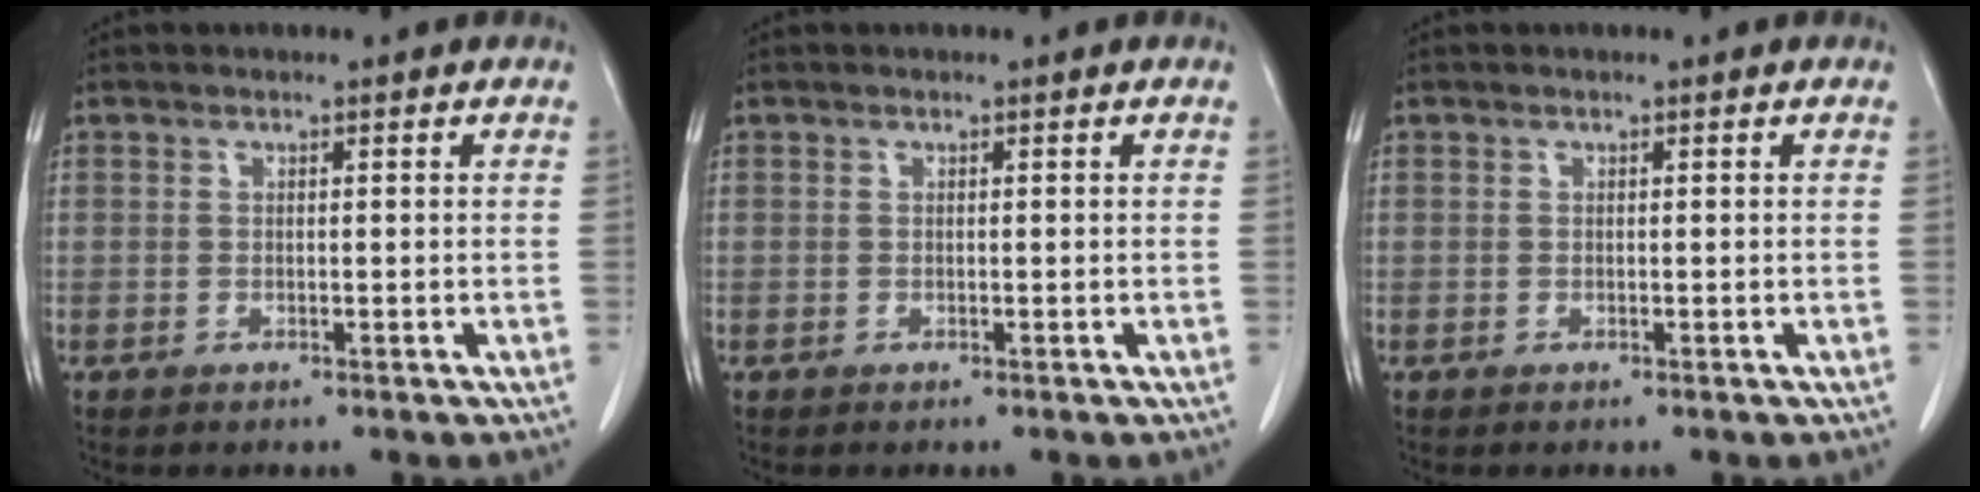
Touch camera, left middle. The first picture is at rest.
{"total": 0.0}
{"total": 0.0}